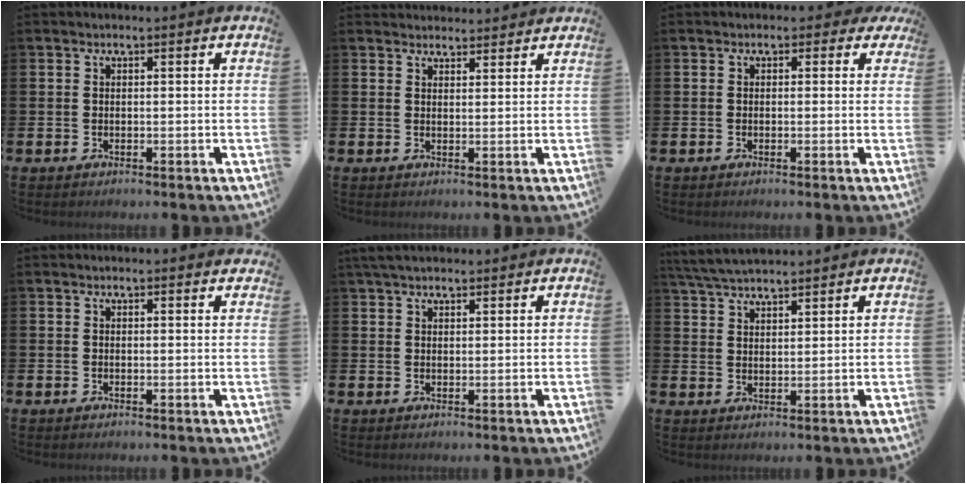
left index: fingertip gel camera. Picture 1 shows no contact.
{"total": 2.5, "force": [2.4, 0.6, -0.2], "torque": [0.007, -0.012, 0.043]}
{"total": 1.2, "force": [-0.2, 1.0, 0.5], "torque": [-0.009, 0.010, -0.008]}
{"total": 0.6, "force": [0.6, 0.0, 0.0], "torque": [0.013, -0.005, 0.009]}
{"total": 3.2, "force": [2.8, 1.1, 1.2], "torque": [-0.014, -0.005, 0.048]}
{"total": 4.8, "force": [4.6, 0.5, 0.9], "torque": [-0.038, -0.015, 0.086]}